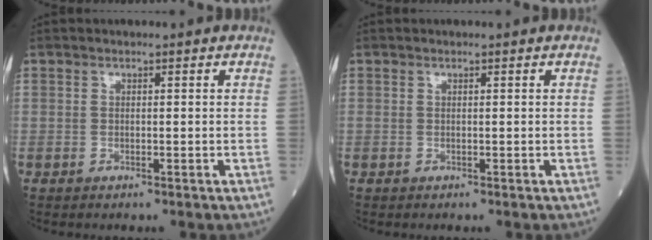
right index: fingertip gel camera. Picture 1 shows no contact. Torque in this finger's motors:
{"motor_torque": [0.36, -0.24, 0.22, 0.08]}